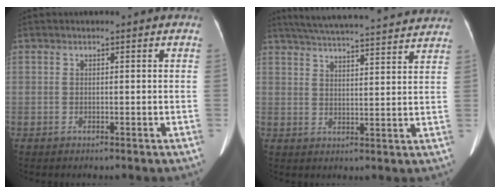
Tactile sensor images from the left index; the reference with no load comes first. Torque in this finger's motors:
{"motor_torque": [0.21, -0.55, -0.02, 0.04]}